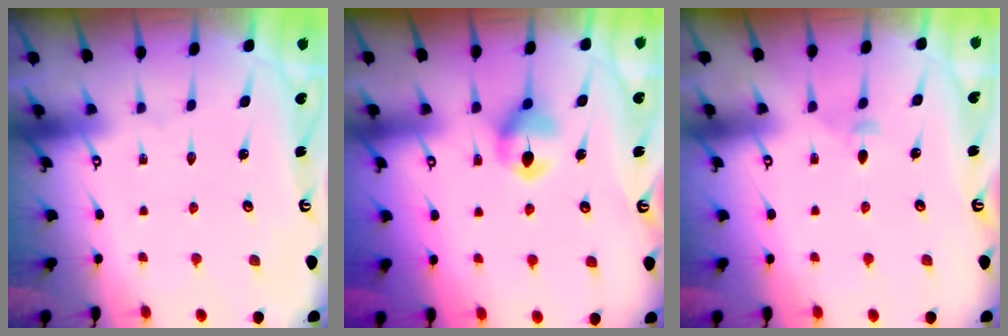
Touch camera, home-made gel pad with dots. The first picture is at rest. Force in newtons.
{"total": 6.7, "press": 6.7, "slide": 0.7}
{"total": 2.8, "press": 2.7, "slide": 0.8}